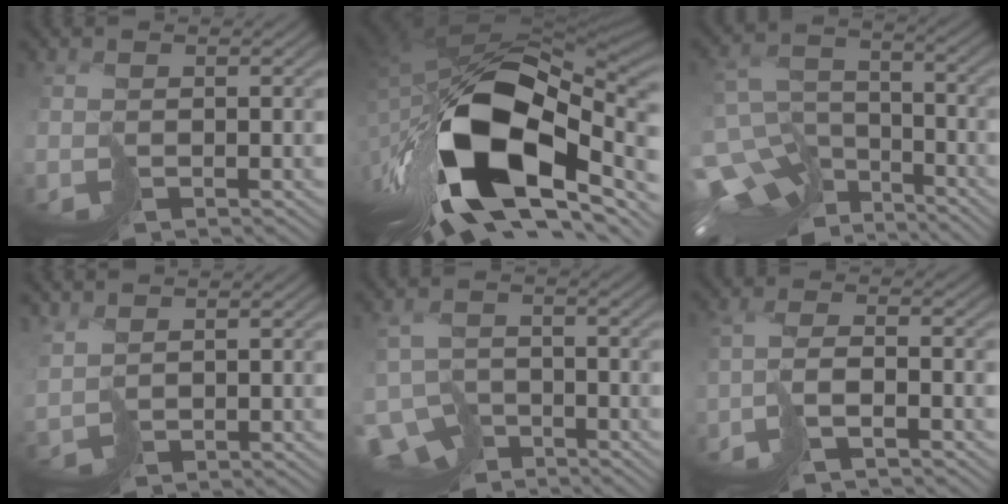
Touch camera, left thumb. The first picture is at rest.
{"total": 19.2, "force": [-5.6, 9.6, 15.6], "torque": [-0.311, -0.006, -0.086]}
{"total": 14.1, "force": [-10.0, 7.7, 6.3], "torque": [-0.158, -0.027, -0.134]}
{"total": 2.5, "force": [1.5, 1.1, 1.5], "torque": [-0.046, 0.002, 0.033]}
{"total": 6.5, "force": [-5.3, 3.2, 2.2], "torque": [-0.038, -0.017, -0.089]}
{"total": 3.5, "force": [-2.5, -0.2, 2.4], "torque": [-0.043, 0.012, -0.053]}